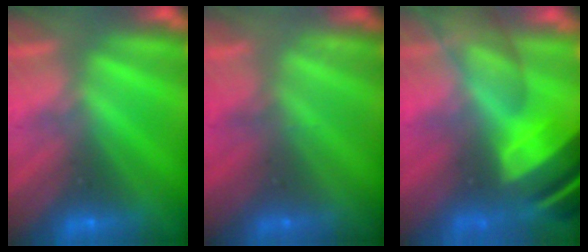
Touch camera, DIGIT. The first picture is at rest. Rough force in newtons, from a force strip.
{"total": 2.3}
{"total": 7.7}